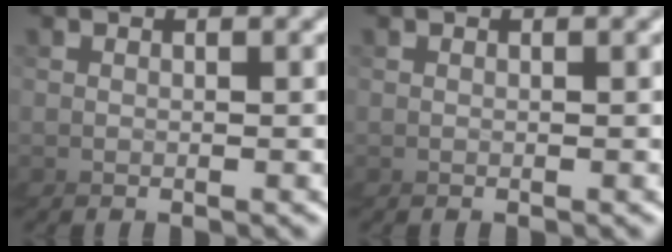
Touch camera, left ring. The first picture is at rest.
{"total": 0.0}